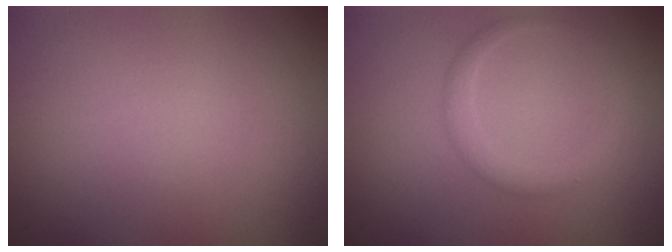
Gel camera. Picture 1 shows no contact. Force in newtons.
{"total": 2.0, "press": 2.0, "slide": 0.2}